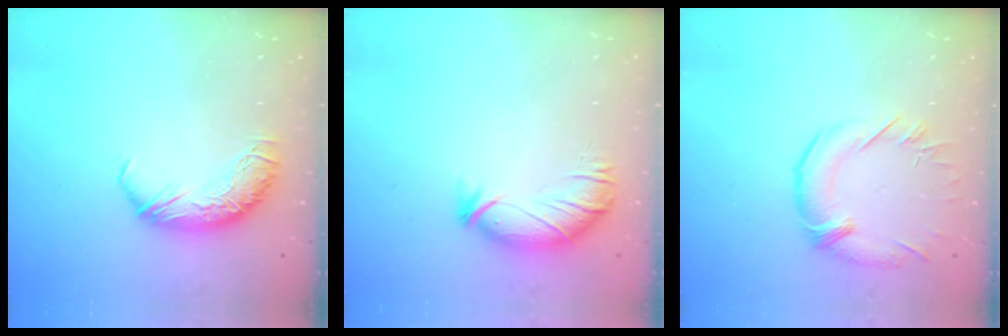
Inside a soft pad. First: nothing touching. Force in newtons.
{"total": 2.9, "press": 2.4, "slide": 1.7}
{"total": 2.4, "press": 1.4, "slide": 1.9}